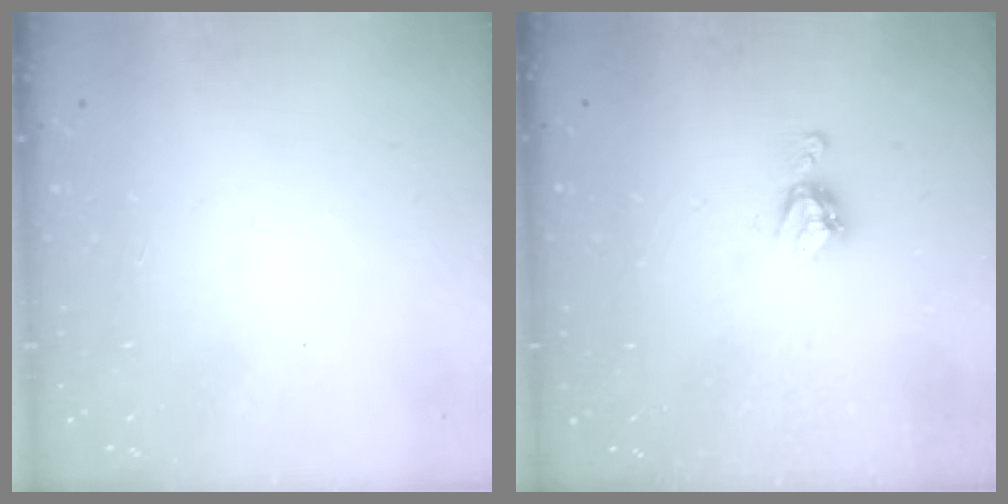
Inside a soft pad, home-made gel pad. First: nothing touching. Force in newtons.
{"total": 5.7, "press": 5.7, "slide": 0.5}